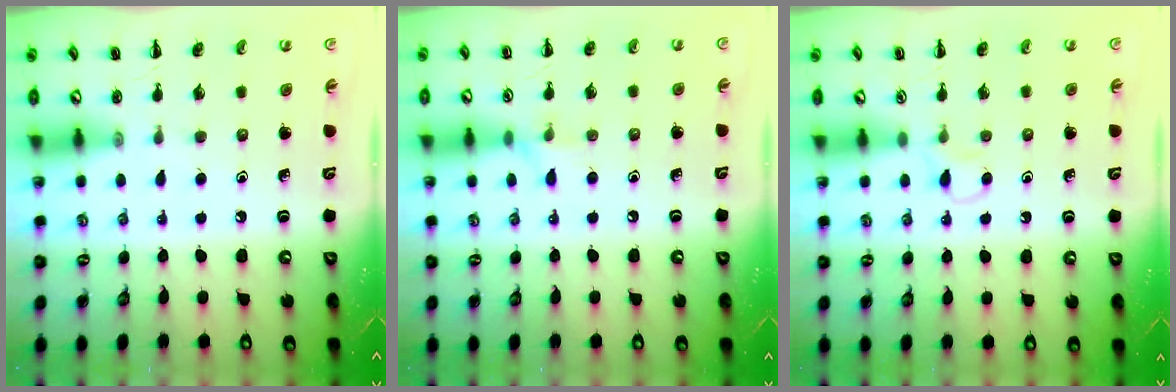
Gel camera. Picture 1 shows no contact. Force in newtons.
{"total": 5.4, "press": 5.2, "slide": 1.5}
{"total": 2.8, "press": 2.6, "slide": 1.2}